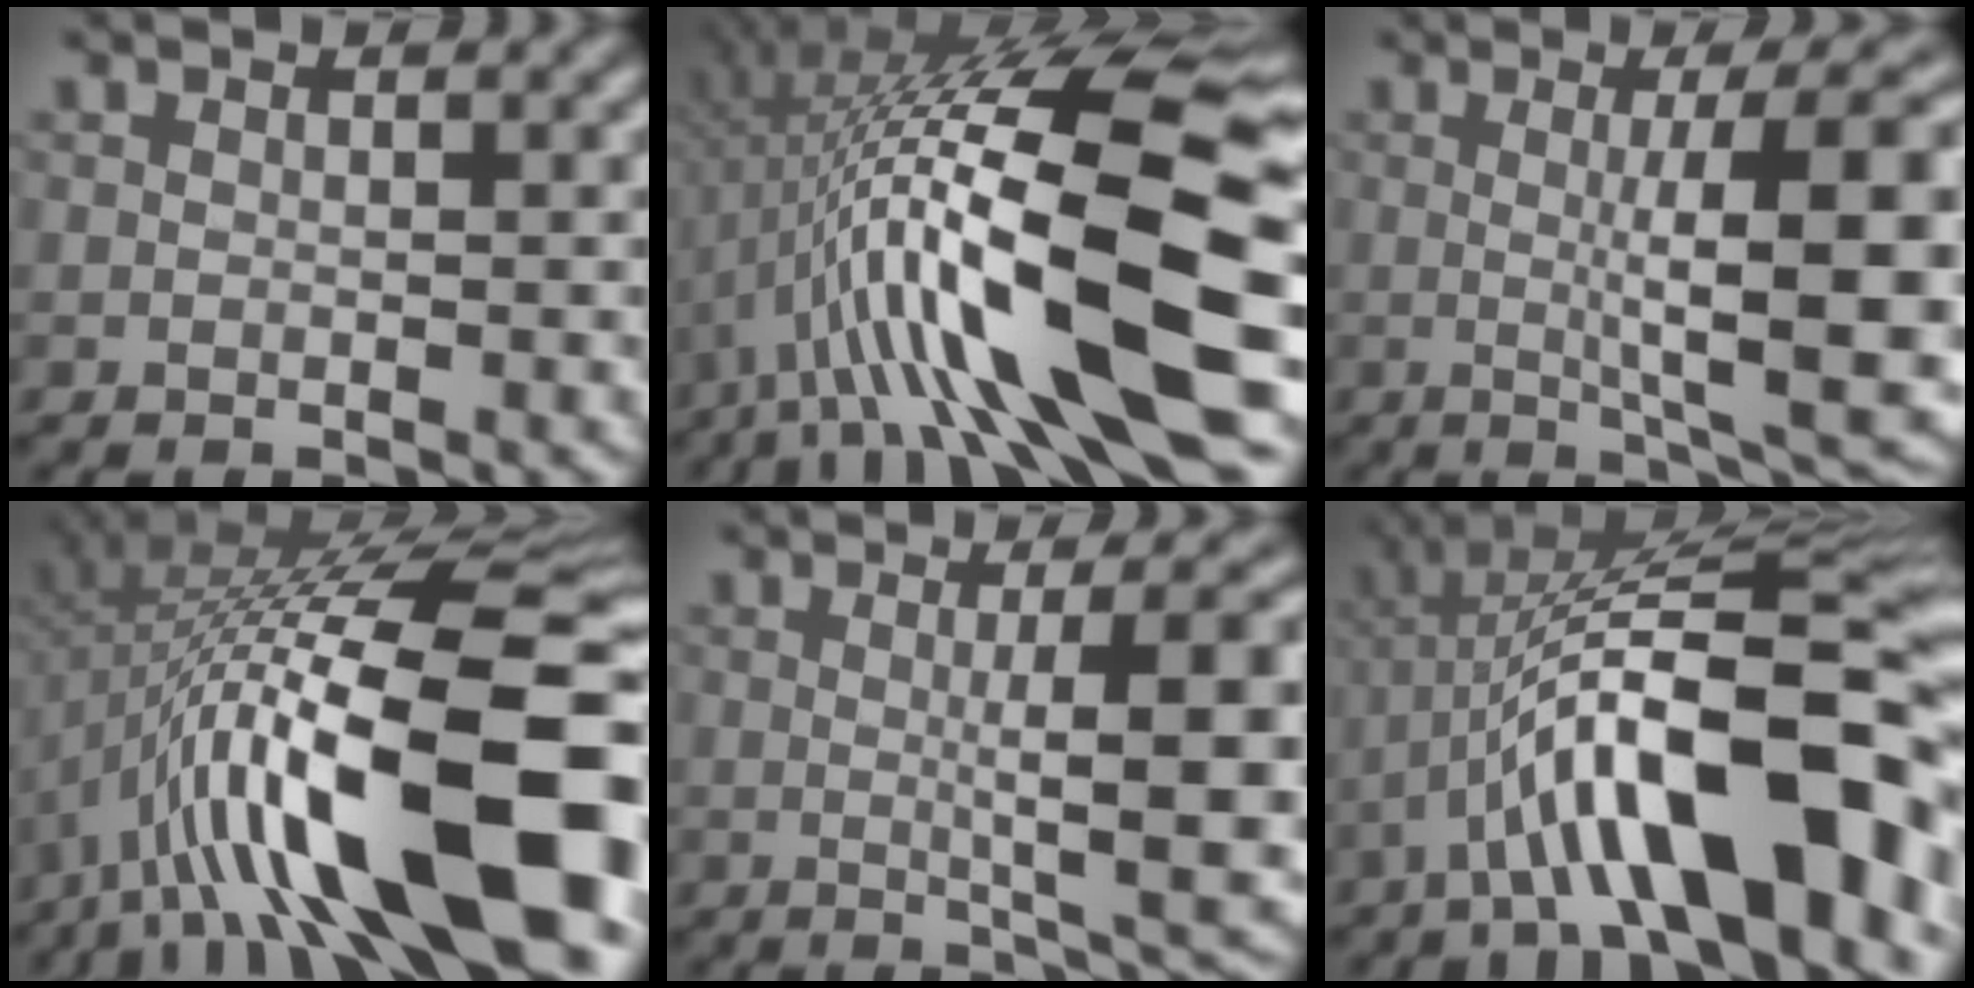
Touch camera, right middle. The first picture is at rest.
{"total": 15.5, "force": [-2.2, 3.8, 14.8], "torque": [-0.238, 0.043, -0.033]}
{"total": 11.0, "force": [-0.2, 2.0, 10.8], "torque": [-0.143, 0.008, 0.007]}
{"total": 17.8, "force": [-5.1, 5.2, 16.3], "torque": [-0.272, 0.046, -0.082]}
{"total": 8.9, "force": [-0.1, 1.6, 8.7], "torque": [-0.115, 0.010, 0.005]}
{"total": 13.1, "force": [-4.3, 3.4, 12.0], "torque": [-0.193, 0.029, -0.057]}